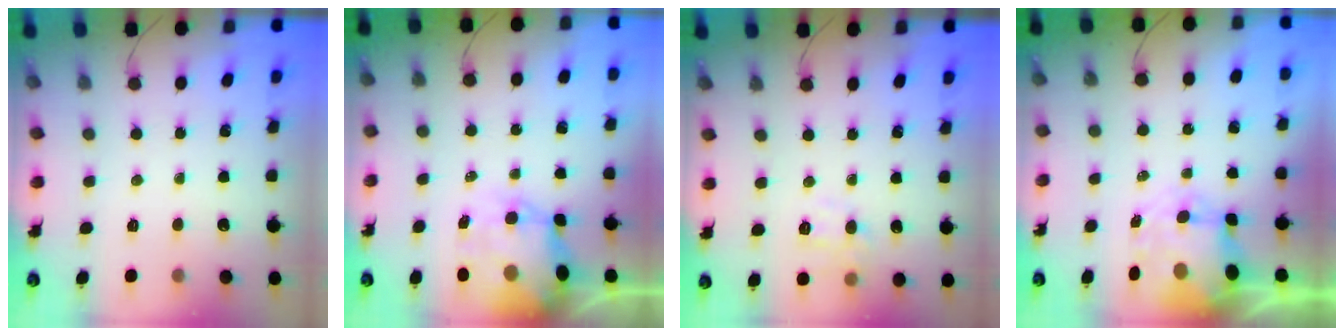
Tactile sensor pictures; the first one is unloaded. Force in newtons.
{"total": 6.9, "press": 6.5, "slide": 2.4}
{"total": 7.7, "press": 7.5, "slide": 1.4}
{"total": 9.2, "press": 8.9, "slide": 2.2}